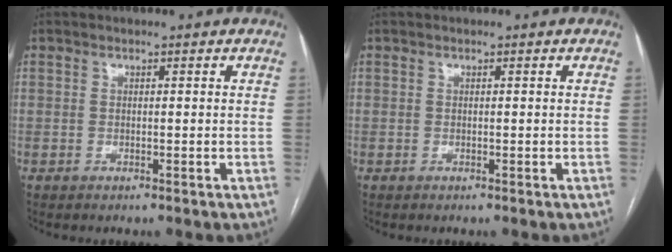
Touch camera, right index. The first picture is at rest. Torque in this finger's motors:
{"motor_torque": [0.00, 0.00, 0.00, 0.01]}